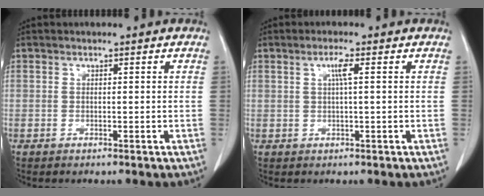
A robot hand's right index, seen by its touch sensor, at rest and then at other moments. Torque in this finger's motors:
{"motor_torque": [0.17, 0.26, 0.02, 0.01]}